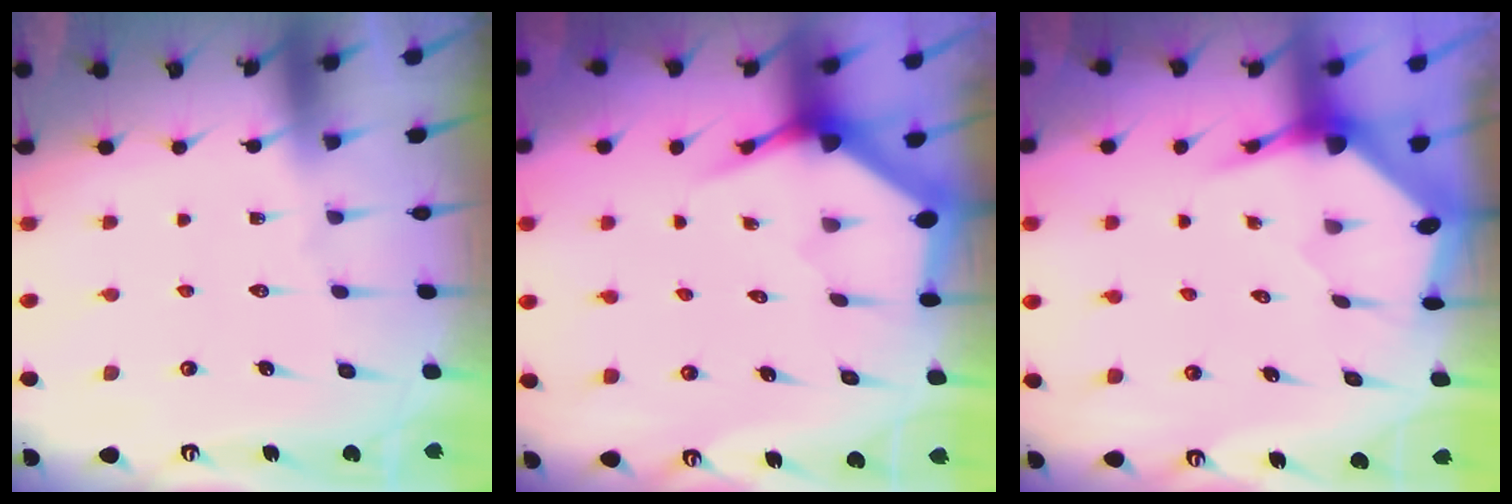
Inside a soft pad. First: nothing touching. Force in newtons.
{"total": 3.7, "press": 3.7, "slide": 0.5}
{"total": 3.6, "press": 3.6, "slide": 0.5}